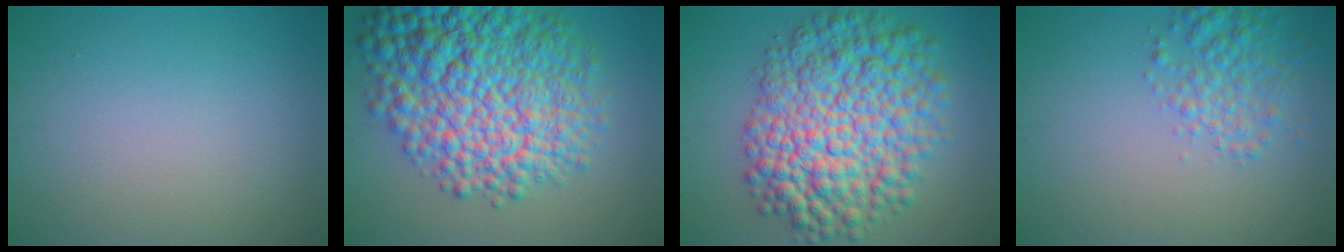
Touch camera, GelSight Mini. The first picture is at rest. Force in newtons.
{"total": 14.0, "press": 14.0, "slide": 0.4}
{"total": 12.0, "press": 11.9, "slide": 0.2}
{"total": 3.4, "press": 3.4, "slide": 0.1}